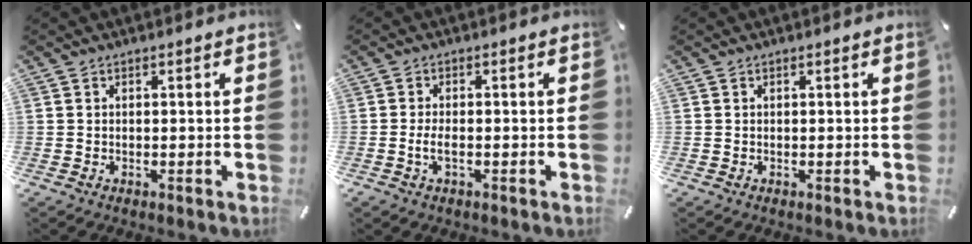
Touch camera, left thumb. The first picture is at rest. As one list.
[{"total": 2.8, "force": [-1.0, 1.0, 2.5], "torque": [-0.050, 0.002, -0.019]}, {"total": 0.0}]